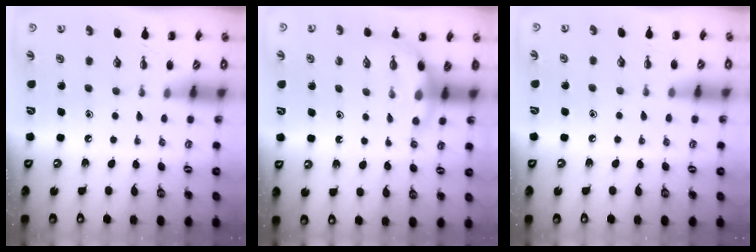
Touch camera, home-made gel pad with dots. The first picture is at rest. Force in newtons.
{"total": 5.4, "press": 5.4, "slide": 0.6}
{"total": 6.3, "press": 5.9, "slide": 2.4}